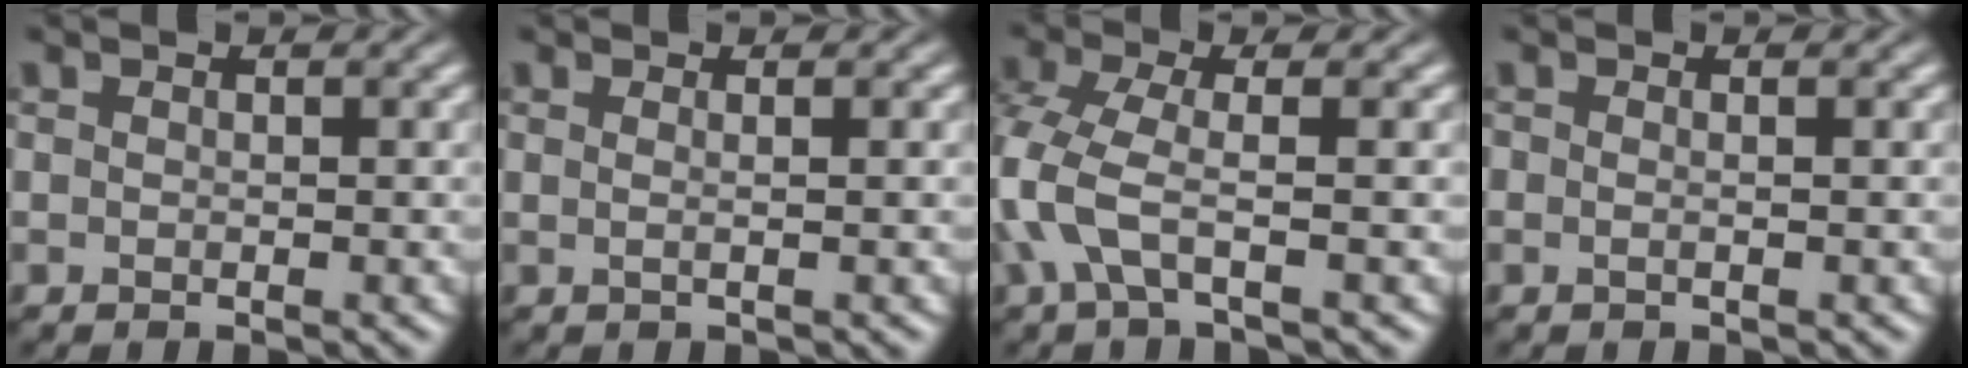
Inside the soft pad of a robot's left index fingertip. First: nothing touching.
{"total": 1.2, "force": [0.3, 0.5, 1.0], "torque": [-0.011, -0.004, -0.007]}
{"total": 4.5, "force": [-1.5, 1.4, 4.0], "torque": [-0.106, -0.001, -0.038]}
{"total": 1.2, "force": [0.2, 0.6, 1.0], "torque": [-0.007, -0.007, -0.014]}